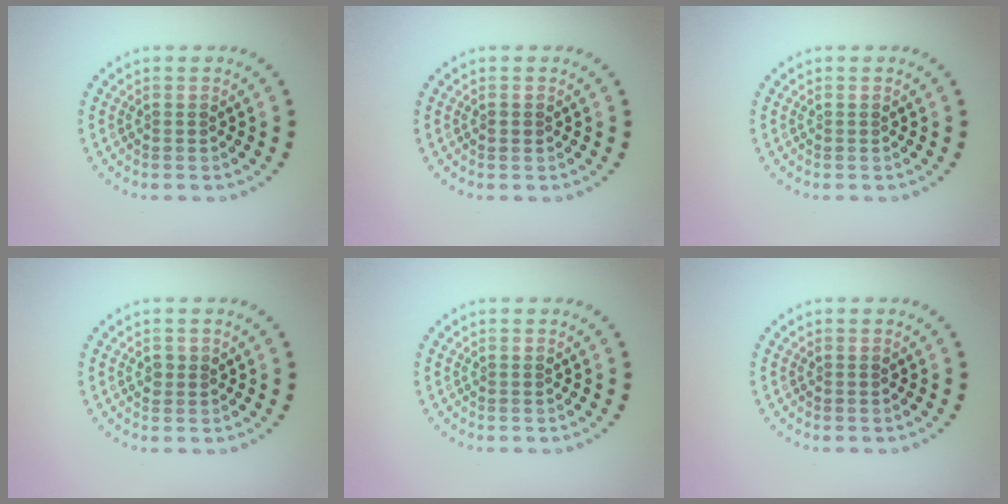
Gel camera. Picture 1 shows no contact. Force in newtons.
{"total": 0.8, "press": 0.7, "slide": 0.3}
{"total": 0.0}
{"total": 0.9, "press": 0.9, "slide": 0.1}
{"total": 0.0}
{"total": 0.0}